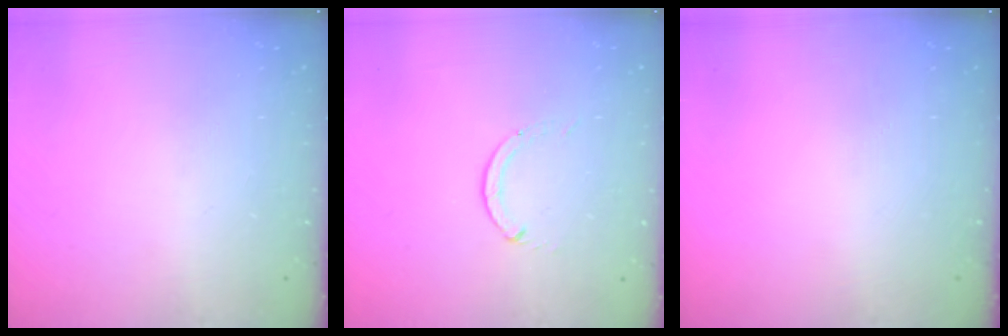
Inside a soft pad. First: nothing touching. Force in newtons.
{"total": 0.0}
{"total": 0.0}